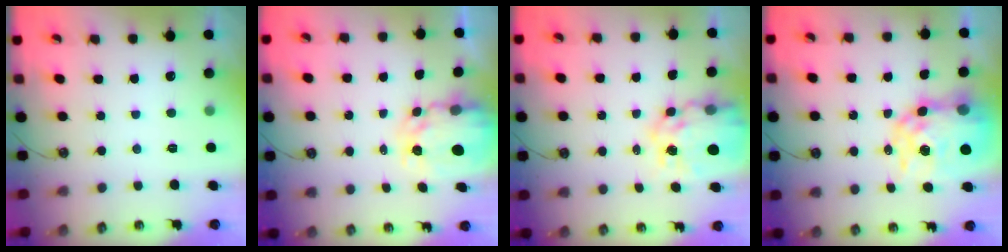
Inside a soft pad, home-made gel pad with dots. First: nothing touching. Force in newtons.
{"total": 6.1, "press": 6.1, "slide": 0.5}
{"total": 13.6, "press": 13.6, "slide": 1.4}
{"total": 15.5, "press": 15.5, "slide": 1.3}